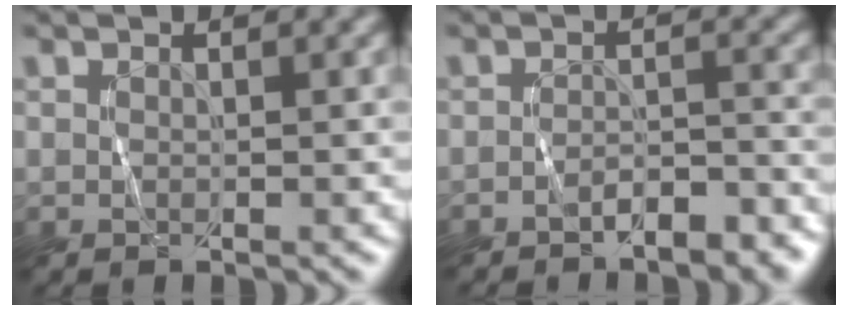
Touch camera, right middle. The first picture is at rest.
{"total": 3.0, "force": [-2.5, 0.8, 1.4], "torque": [-0.019, 0.007, -0.040]}